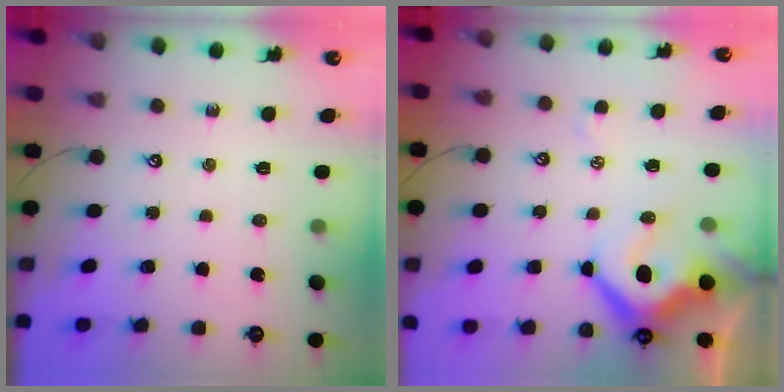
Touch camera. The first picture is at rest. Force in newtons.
{"total": 10.7, "press": 10.5, "slide": 2.1}